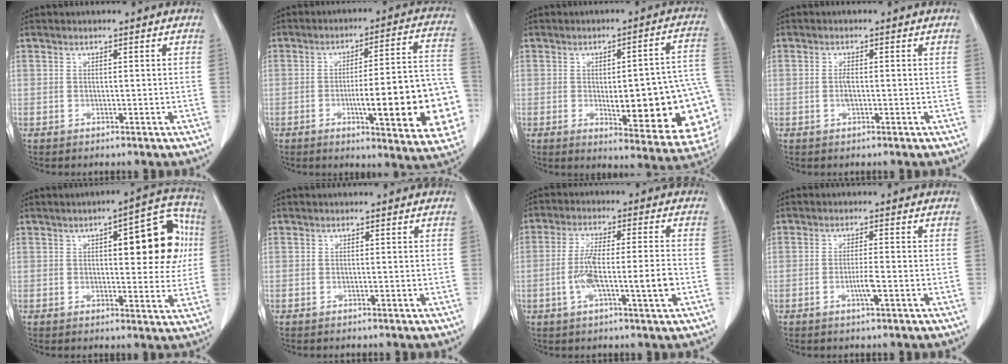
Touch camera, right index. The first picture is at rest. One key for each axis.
{"total": 20.7, "fx": -5.1, "fy": 3.3, "fz": 19.8, "tx": -0.179, "ty": 0.024, "tz": -0.054}
{"total": 21.3, "fx": -3.7, "fy": 5.0, "fz": 20.3, "tx": -0.172, "ty": 0.019, "tz": -0.023}
{"total": 1.5, "fx": -0.3, "fy": 0.5, "fz": 1.4, "tx": -0.031, "ty": 0.000, "tz": -0.004}
{"total": 13.2, "fx": 2.7, "fy": 4.3, "fz": 12.2, "tx": -0.140, "ty": 0.031, "tz": 0.031}
{"total": 0.0}
{"total": 9.9, "fx": -2.6, "fy": 0.8, "fz": 9.5, "tx": -0.176, "ty": 0.006, "tz": -0.047}
{"total": 2.9, "fx": -1.0, "fy": 0.0, "fz": 2.7, "tx": -0.054, "ty": -0.004, "tz": -0.019}